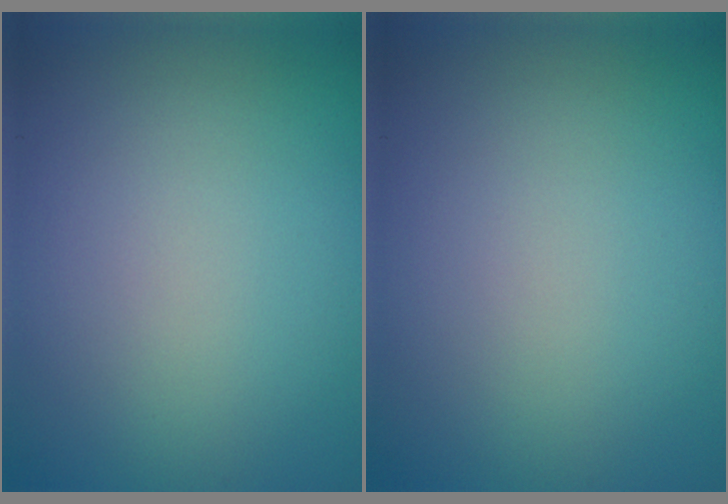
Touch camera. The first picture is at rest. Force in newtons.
{"total": 0.0}